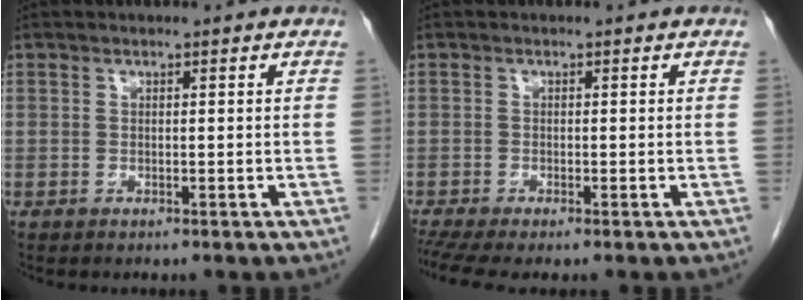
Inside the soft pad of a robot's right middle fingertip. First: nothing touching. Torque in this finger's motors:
{"motor_torque": [0.88, -0.68, 0.09, 0.07]}